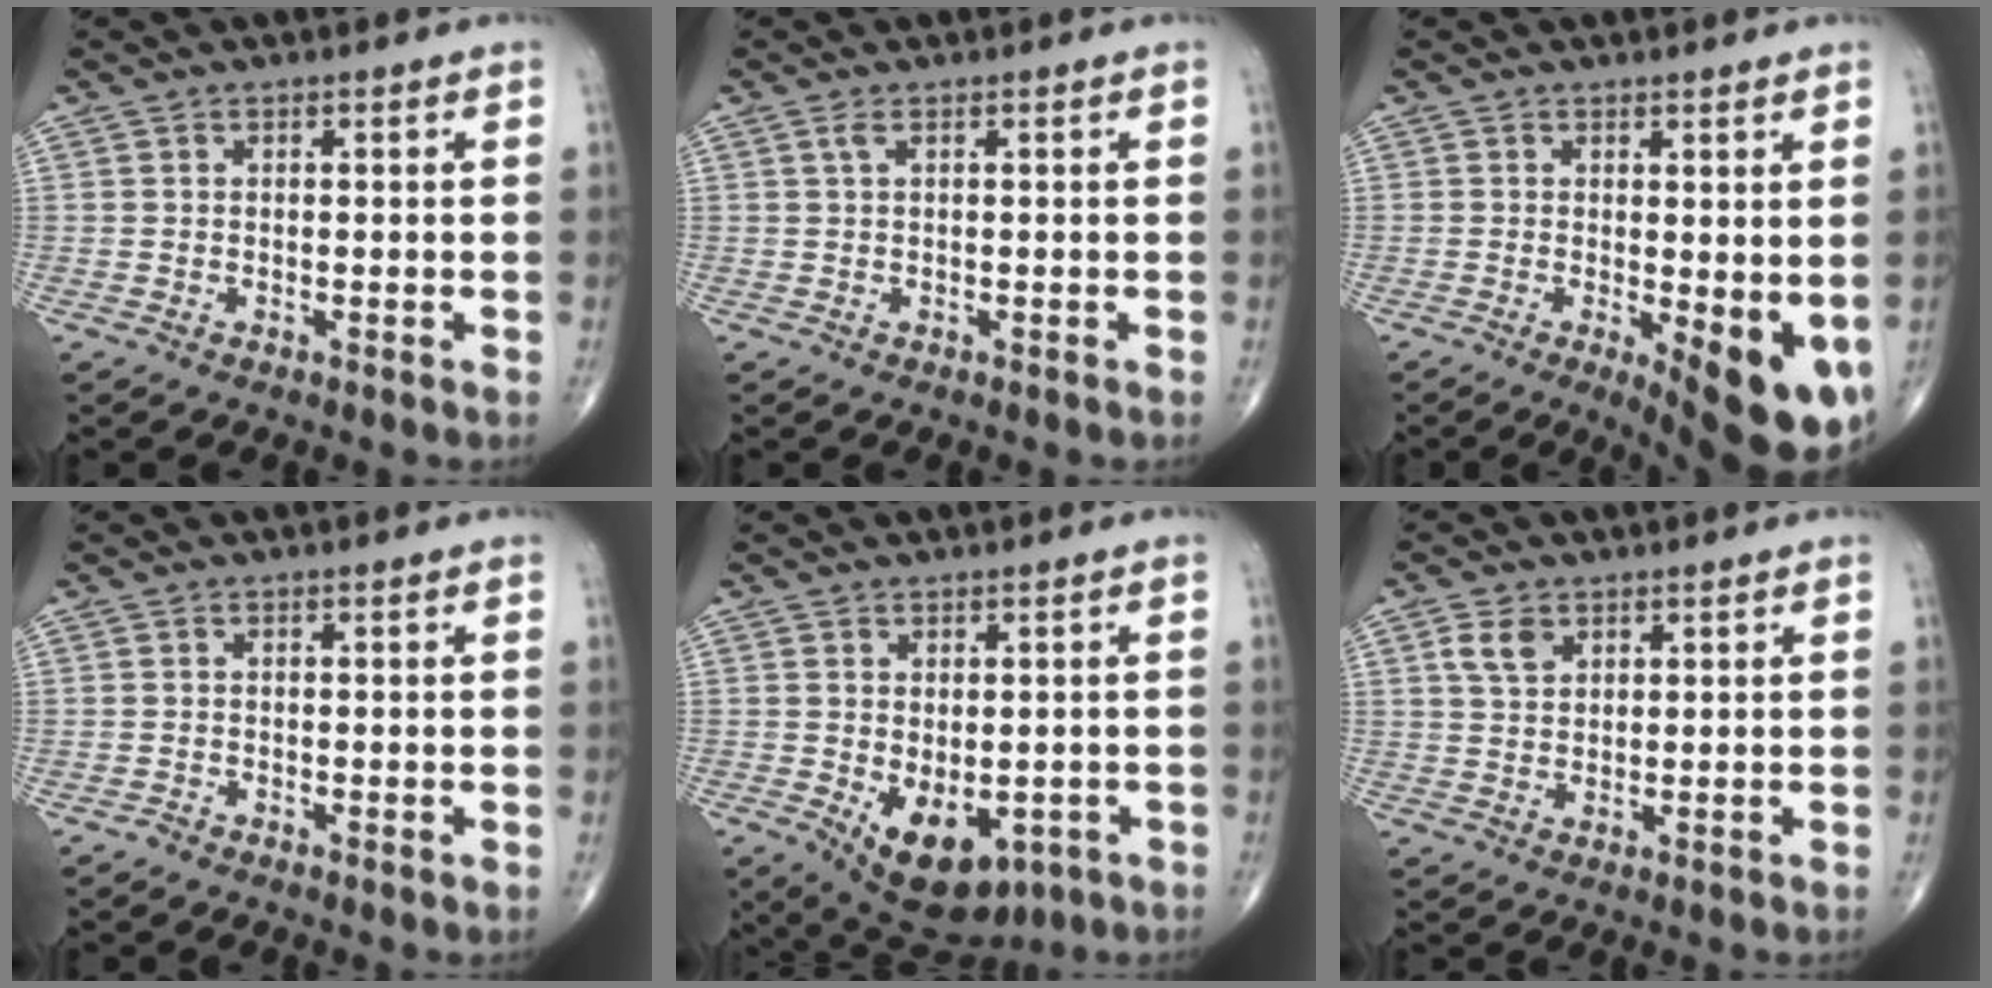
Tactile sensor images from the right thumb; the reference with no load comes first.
{"total": 0.9, "force": [0.4, 0.2, 0.8], "torque": [-0.028, 0.007, 0.008]}
{"total": 10.7, "force": [-1.7, 3.6, 9.9], "torque": [-0.122, -0.023, -0.013]}
{"total": 0.5, "force": [-0.4, 0.2, 0.3], "torque": [-0.003, -0.001, -0.014]}
{"total": 11.0, "force": [-3.5, 6.5, 8.1], "torque": [-0.096, -0.006, -0.033]}
{"total": 4.1, "force": [1.9, 2.8, 2.4], "torque": [-0.039, -0.003, 0.040]}